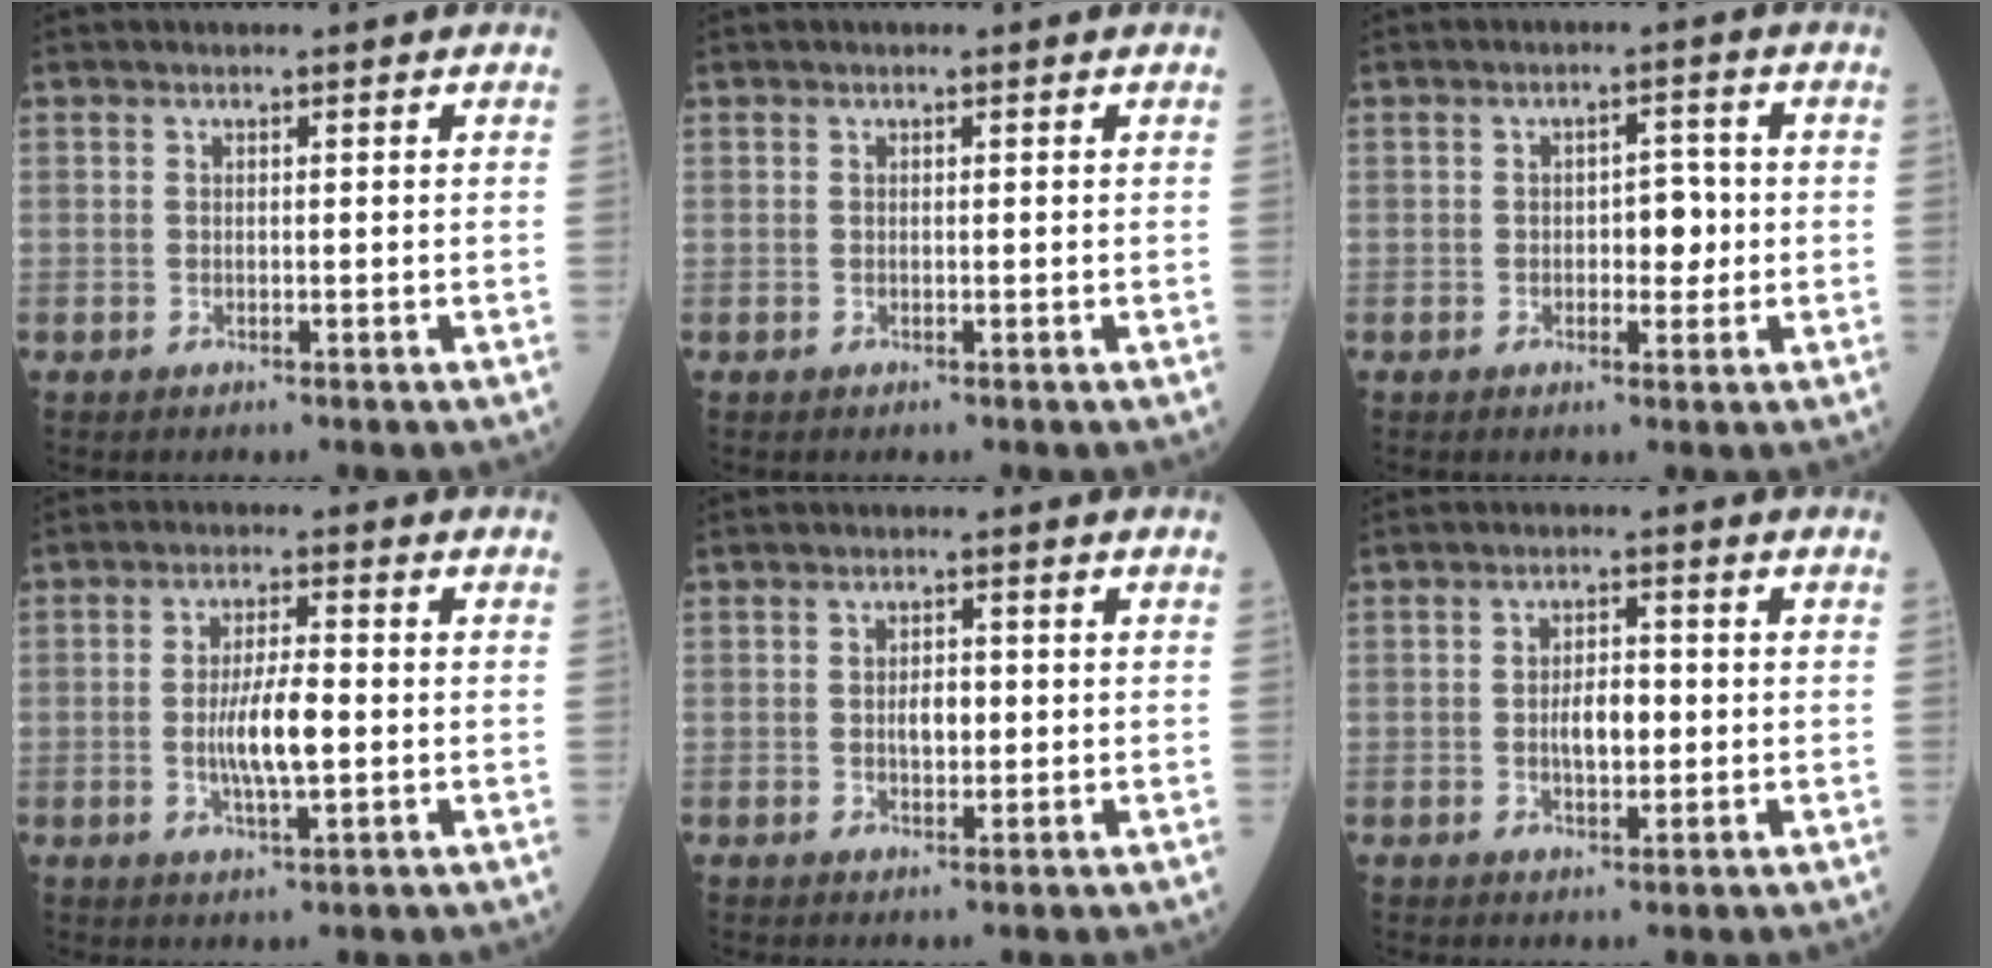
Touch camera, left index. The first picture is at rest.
{"total": 0.0}
{"total": 3.6, "force": [-0.5, 1.9, 3.0], "torque": [-0.034, 0.006, -0.008]}
{"total": 6.6, "force": [-1.0, 1.3, 6.4], "torque": [-0.124, -0.005, -0.020]}
{"total": 2.6, "force": [-0.2, 1.4, 2.2], "torque": [-0.035, 0.000, -0.005]}
{"total": 4.1, "force": [-0.6, 1.8, 3.7], "torque": [-0.063, 0.001, -0.011]}